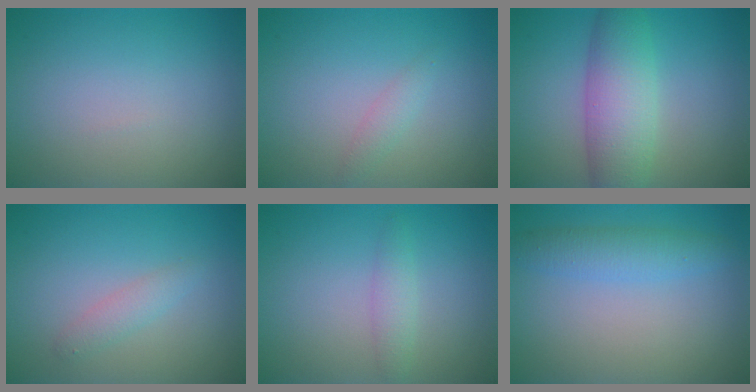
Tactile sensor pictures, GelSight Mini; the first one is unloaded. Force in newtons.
{"total": 1.2, "press": 1.2, "slide": 0.0}
{"total": 6.0, "press": 6.0, "slide": 0.1}
{"total": 1.5, "press": 1.5, "slide": 0.0}
{"total": 1.5, "press": 1.5, "slide": 0.0}
{"total": 2.8, "press": 2.8, "slide": 0.0}